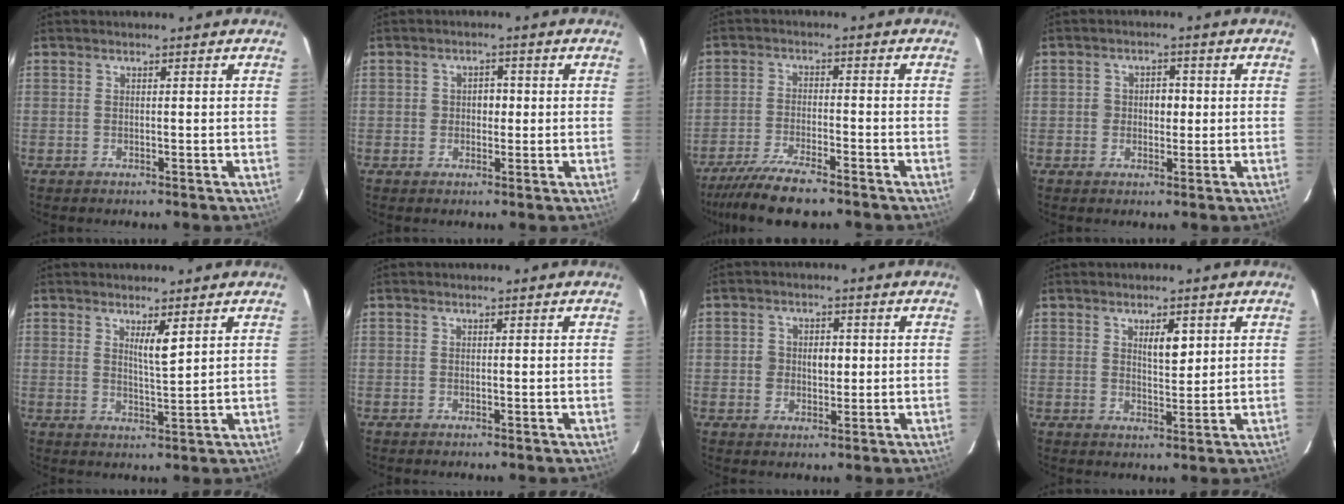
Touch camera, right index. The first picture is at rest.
{"total": 2.9, "force": [0.0, 2.1, 2.0], "torque": [-0.027, 0.010, 0.001]}
{"total": 8.5, "force": [-7.0, 0.9, 4.7], "torque": [-0.081, -0.023, -0.122]}
{"total": 3.8, "force": [0.1, 2.7, 2.7], "torque": [-0.037, 0.015, 0.004]}
{"total": 3.3, "force": [1.8, 0.0, 2.8], "torque": [-0.052, -0.011, 0.034]}
{"total": 0.0}
{"total": 4.6, "force": [0.3, 3.4, 3.1], "torque": [-0.040, 0.012, 0.010]}
{"total": 3.8, "force": [1.6, 1.2, 3.2], "torque": [-0.054, -0.001, 0.029]}